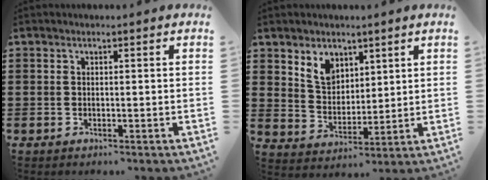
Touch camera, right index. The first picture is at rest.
{"total": 5.5, "force": [3.7, 3.8, 1.7], "torque": [-0.052, 0.007, 0.071]}